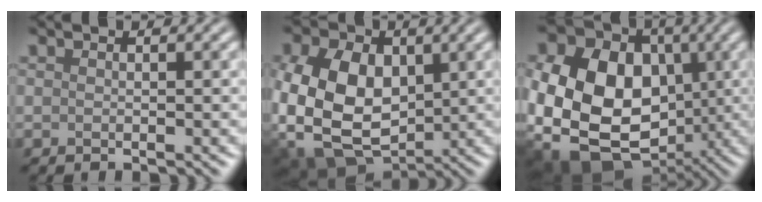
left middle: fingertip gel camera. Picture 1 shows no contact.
{"total": 12.3, "force": [0.0, 9.1, 8.2], "torque": [-0.166, -0.011, 0.001]}
{"total": 17.6, "force": [-1.8, 13.9, 10.6], "torque": [-0.206, -0.016, -0.060]}